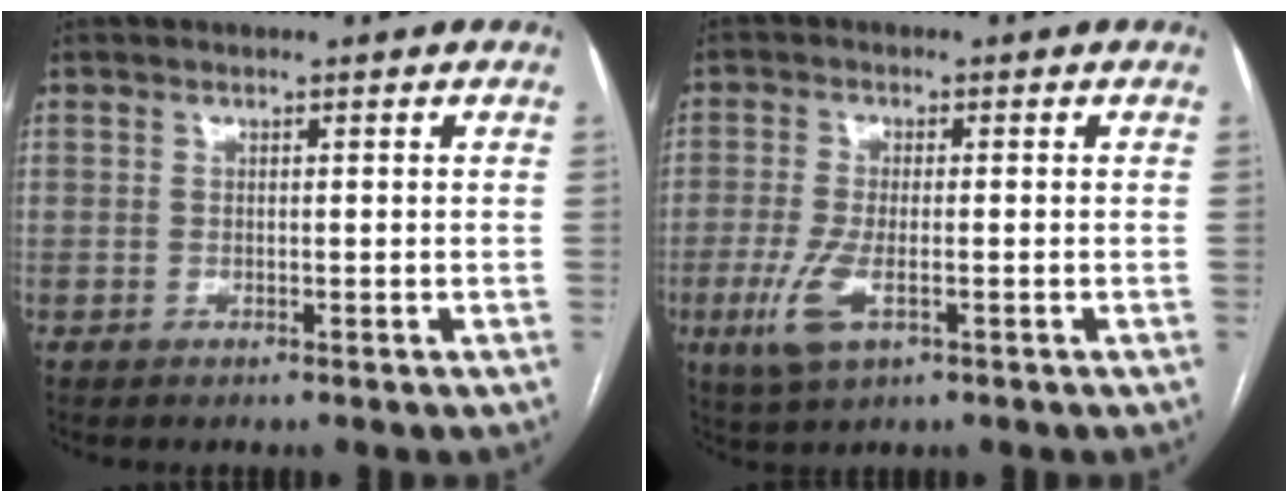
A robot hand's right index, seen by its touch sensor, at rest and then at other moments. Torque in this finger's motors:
{"motor_torque": [0.46, 0.05, 0.20, 0.06]}